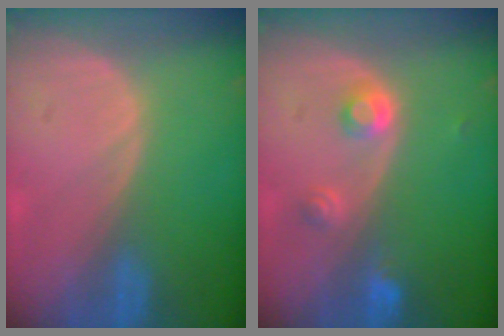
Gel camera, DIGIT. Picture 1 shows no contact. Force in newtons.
{"total": 3.1, "press": 3.1, "slide": 0.2}